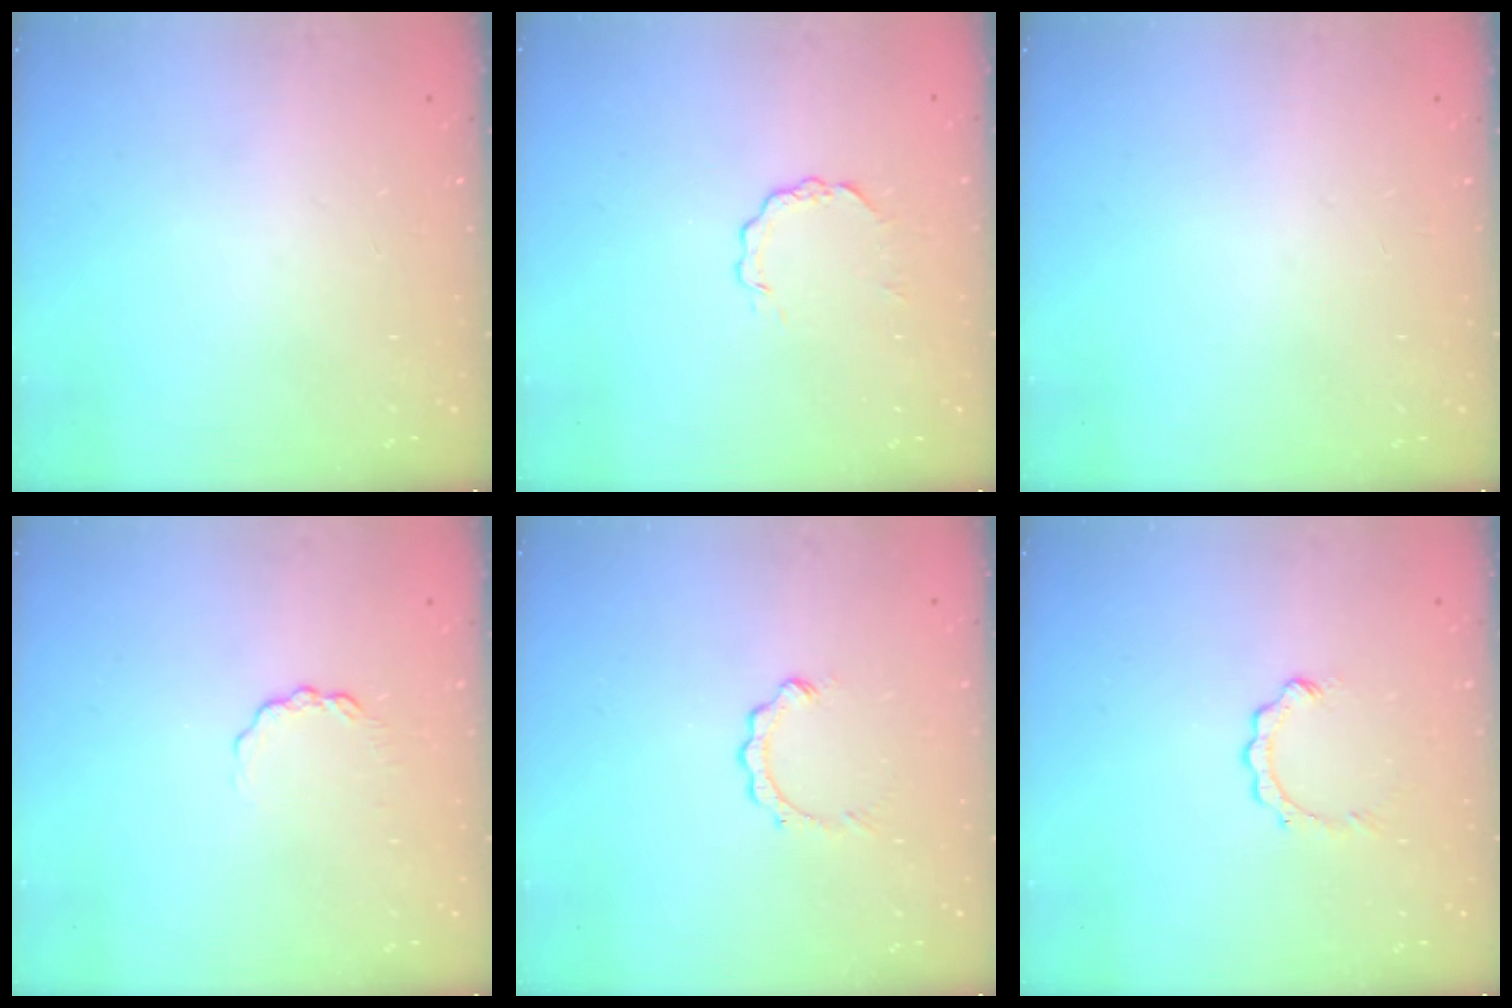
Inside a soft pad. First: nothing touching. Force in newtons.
{"total": 2.7, "press": 2.7, "slide": 0.3}
{"total": 0.0}
{"total": 3.2, "press": 3.2, "slide": 0.4}
{"total": 2.5, "press": 2.5, "slide": 0.4}
{"total": 2.4, "press": 2.4, "slide": 0.3}